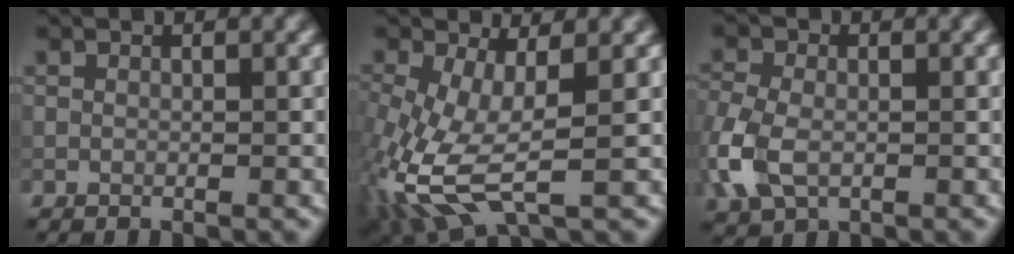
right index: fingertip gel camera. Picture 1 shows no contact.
{"total": 7.4, "force": [-1.2, 3.2, 6.6], "torque": [-0.166, -0.012, -0.023]}
{"total": 5.4, "force": [-1.6, 3.6, 3.7], "torque": [-0.105, -0.005, -0.039]}